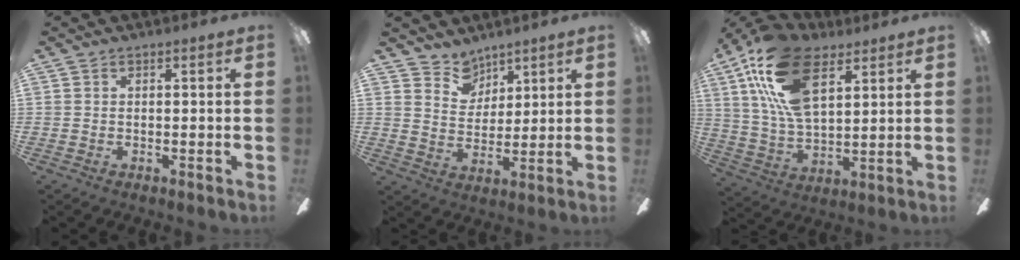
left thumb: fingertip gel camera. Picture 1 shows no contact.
{"total": 7.4, "force": [6.0, 4.4, 0.2], "torque": [-0.011, -0.037, 0.114]}
{"total": 21.8, "force": [11.1, 11.1, 15.1], "torque": [-0.318, -0.032, 0.193]}